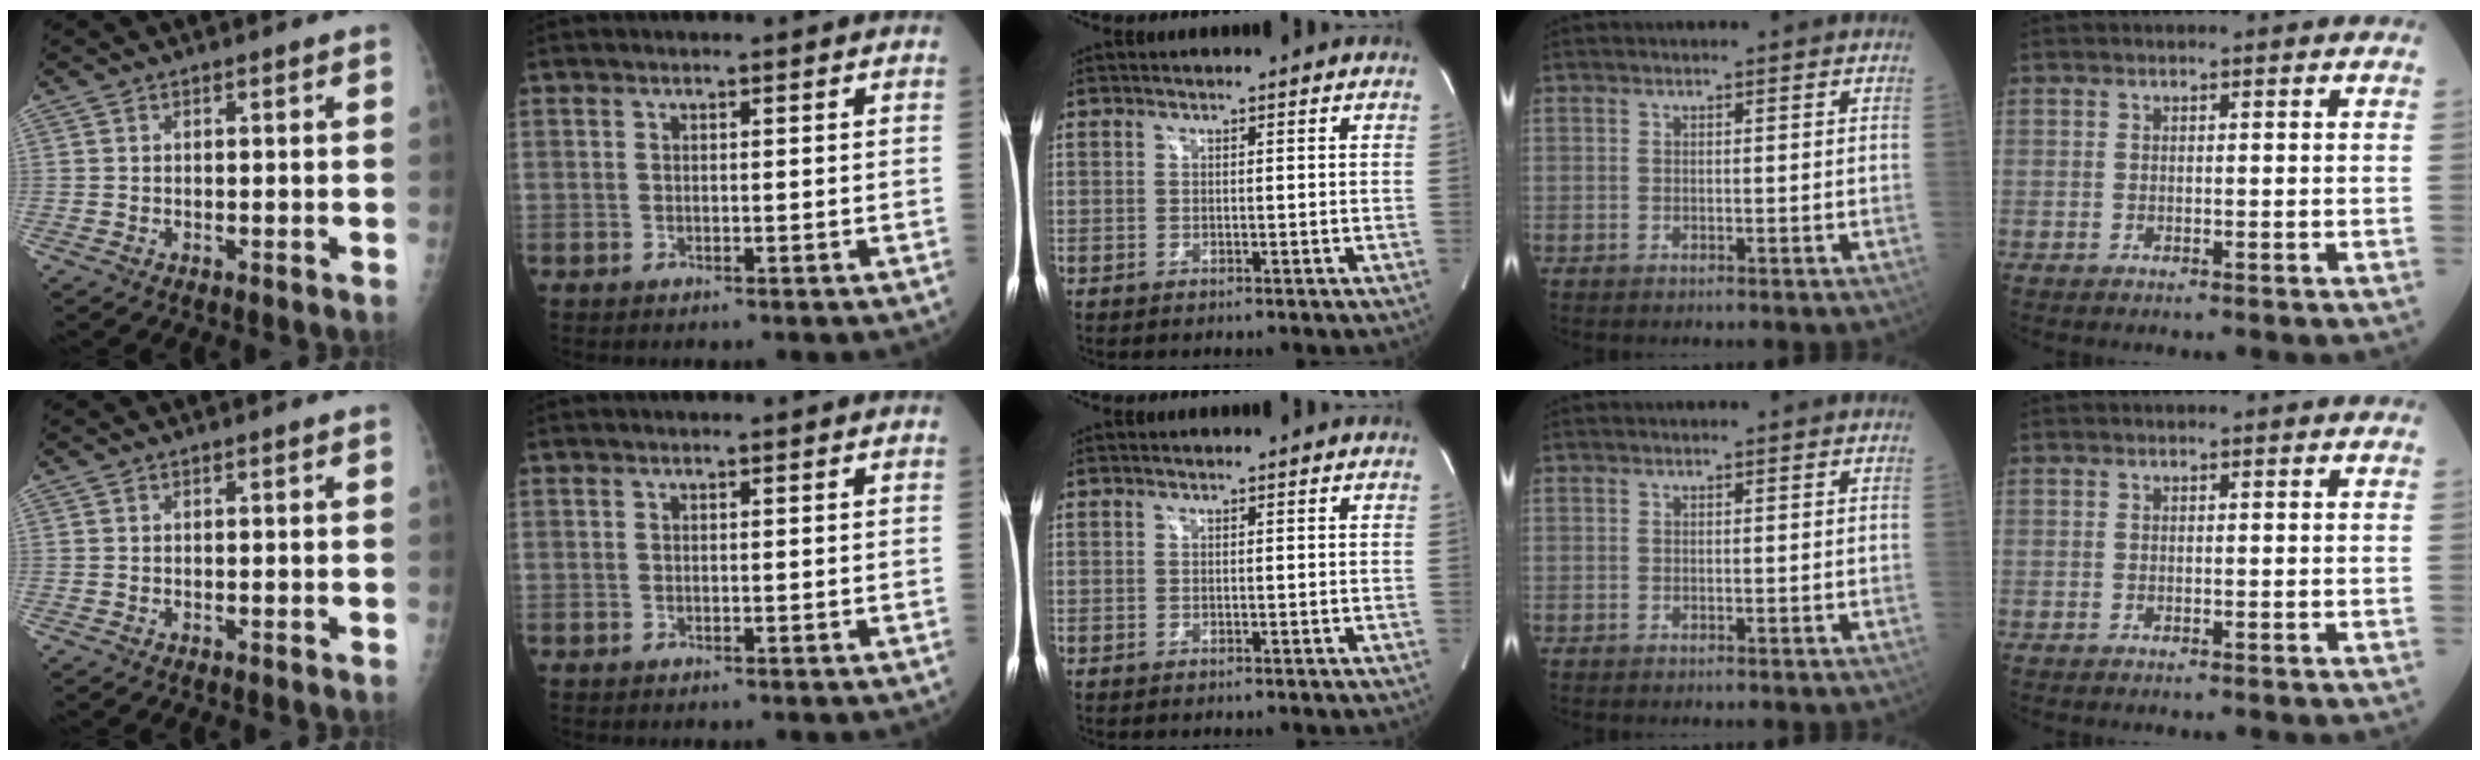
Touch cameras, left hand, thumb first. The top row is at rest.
{}